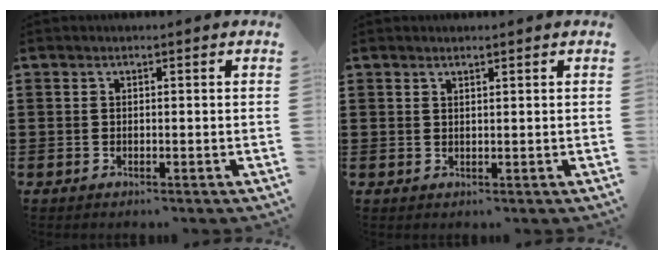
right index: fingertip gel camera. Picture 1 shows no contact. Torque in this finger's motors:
{"motor_torque": [-0.11, 0.01, -0.01, 0.01]}